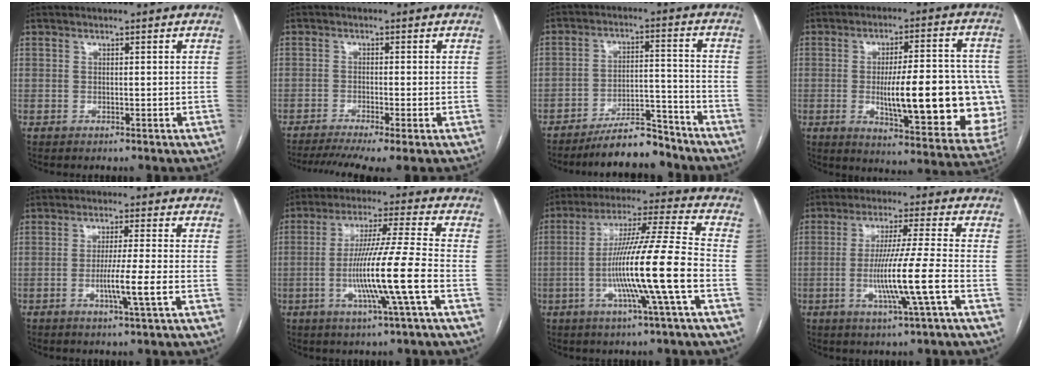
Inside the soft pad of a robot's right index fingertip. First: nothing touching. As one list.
[{"total": 8.2, "force": [-5.9, 0.6, 5.7], "torque": [-0.097, -0.008, -0.096]}, {"total": 9.0, "force": [-8.1, 2.0, 3.2], "torque": [-0.046, 0.018, -0.136]}, {"total": 21.9, "force": [-2.3, 5.0, 21.2], "torque": [-0.229, 0.012, -0.013]}, {"total": 5.9, "force": [-1.7, -0.9, 5.6], "torque": [-0.097, -0.013, -0.033]}, {"total": 12.9, "force": [-3.6, -1.5, 12.3], "torque": [-0.233, -0.008, -0.069]}, {"total": 15.9, "force": [-4.0, -1.5, 15.3], "torque": [-0.275, -0.002, -0.080]}, {"total": 10.3, "force": [-2.9, -1.5, 9.8], "torque": [-0.188, -0.011, -0.053]}]